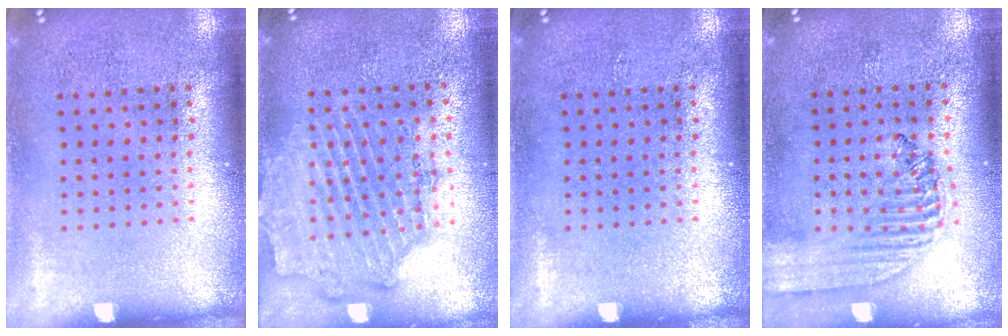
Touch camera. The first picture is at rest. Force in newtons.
{"total": 1.9, "press": 1.7, "slide": 0.8}
{"total": 0.0}
{"total": 1.5, "press": 1.4, "slide": 0.5}